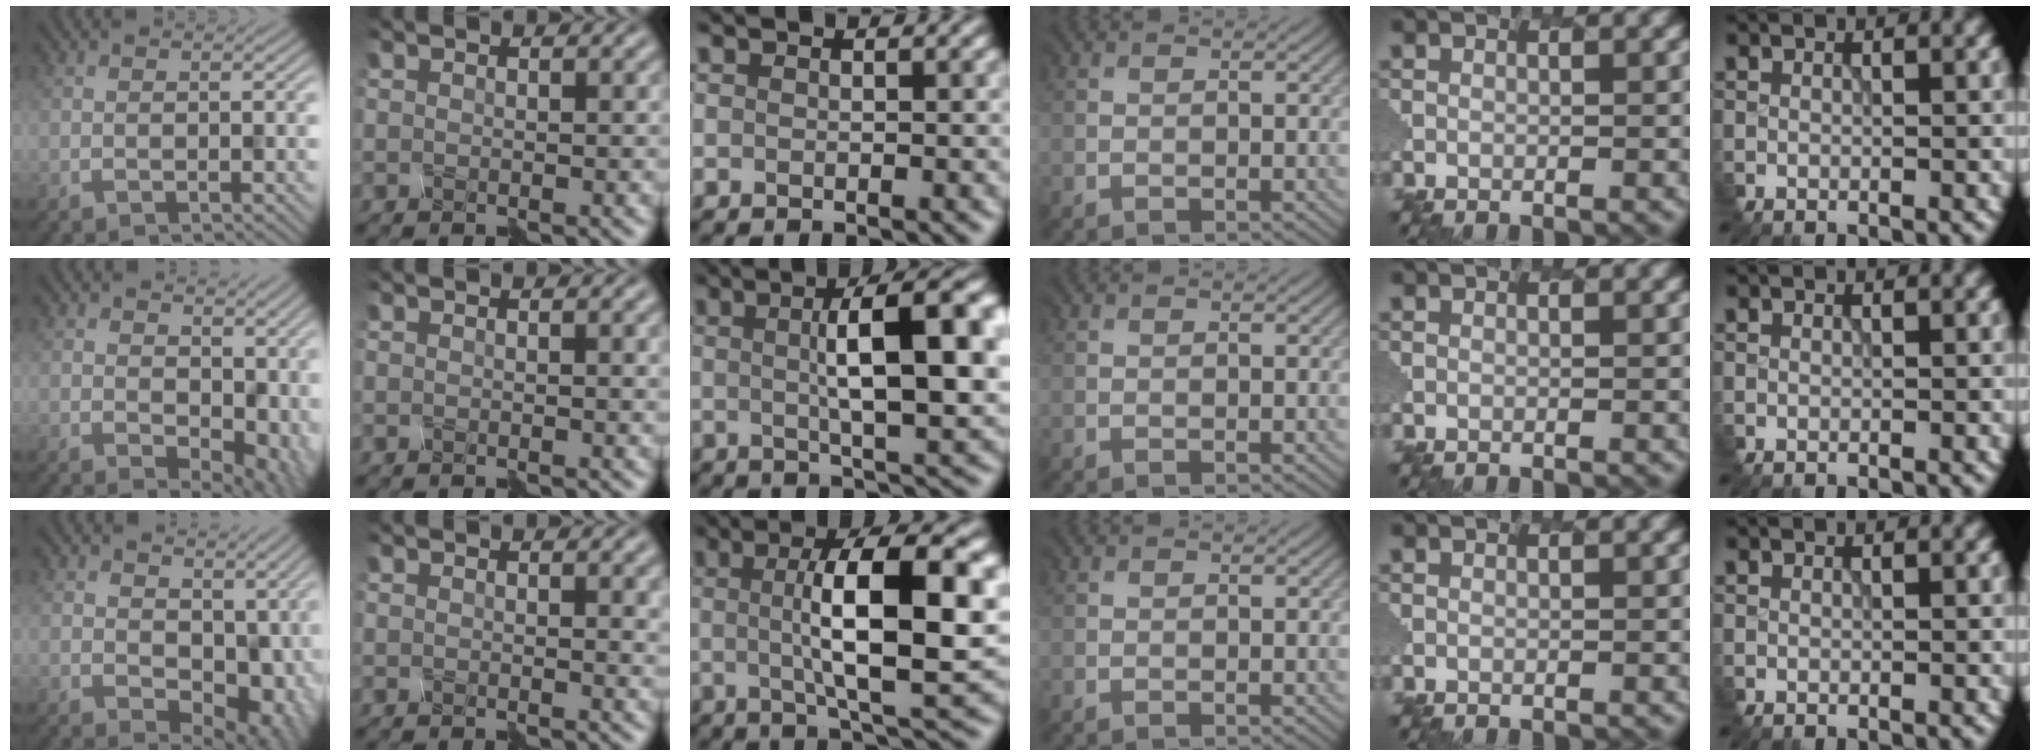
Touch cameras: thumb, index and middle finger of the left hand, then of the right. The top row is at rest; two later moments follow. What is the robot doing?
{"motion": "disassemble", "object": "spray bottle"}